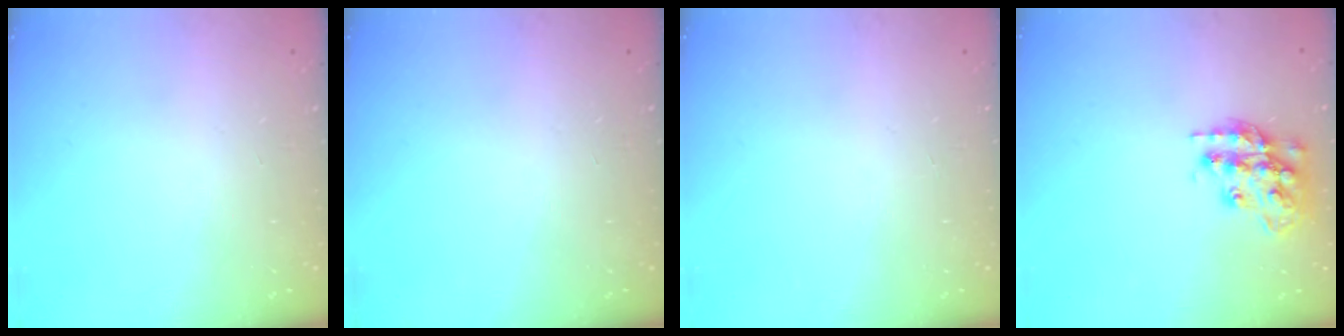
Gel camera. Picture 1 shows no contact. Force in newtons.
{"total": 0.0}
{"total": 0.0}
{"total": 17.3, "press": 17.3, "slide": 1.4}